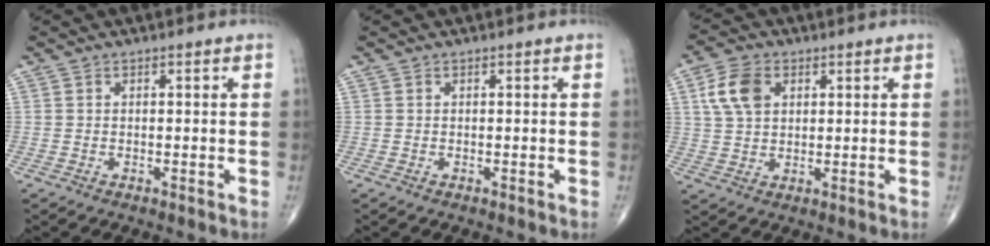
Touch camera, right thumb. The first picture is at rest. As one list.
[{"total": 0.0}, {"total": 7.5, "force": [2.5, 5.1, 5.0], "torque": [-0.090, 0.000, 0.046]}]